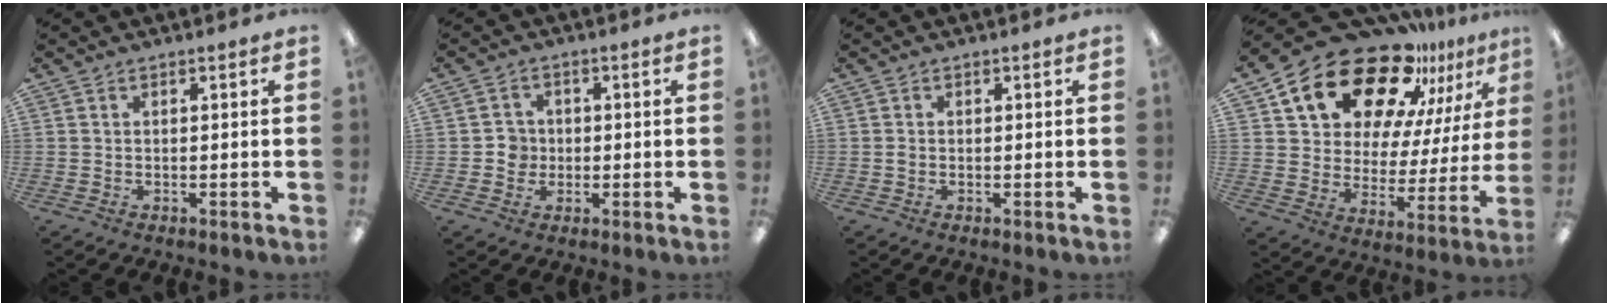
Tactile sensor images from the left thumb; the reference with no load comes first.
{"total": 3.9, "force": [-0.3, 3.8, 0.8], "torque": [-0.013, 0.006, -0.009]}
{"total": 0.7, "force": [-0.1, 0.6, 0.3], "torque": [-0.006, 0.004, -0.003]}
{"total": 22.6, "force": [16.6, 10.9, 10.7], "torque": [-0.188, -0.107, 0.294]}